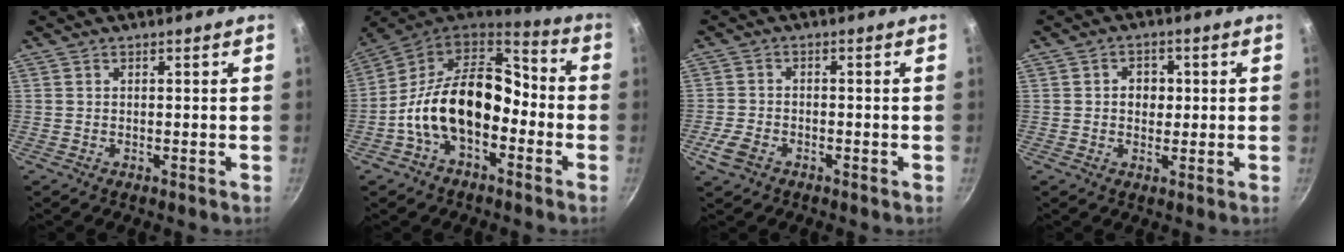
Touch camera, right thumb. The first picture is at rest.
{"total": 18.5, "force": [-4.1, 11.7, 13.7], "torque": [-0.211, 0.060, -0.089]}
{"total": 4.6, "force": [-2.4, 2.8, 2.7], "torque": [-0.062, 0.012, -0.050]}
{"total": 4.0, "force": [0.3, 3.3, 2.2], "torque": [-0.012, 0.001, 0.001]}